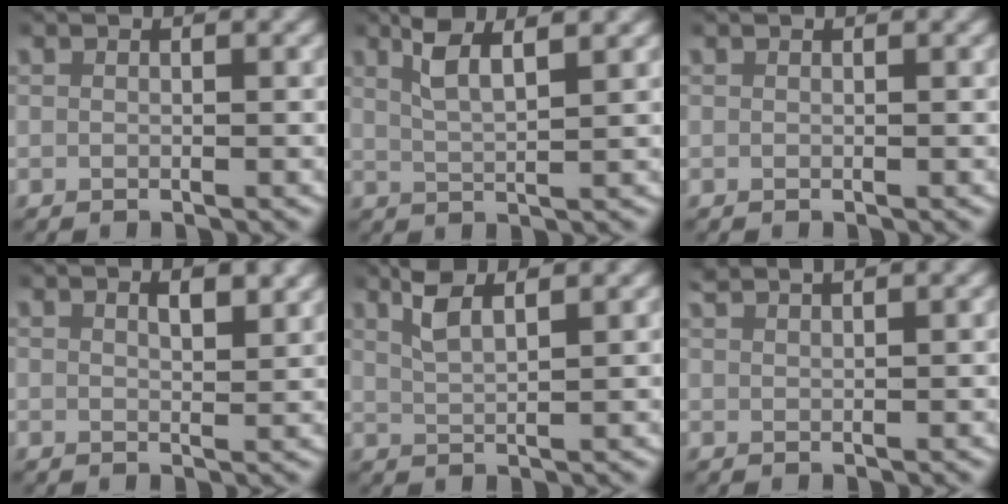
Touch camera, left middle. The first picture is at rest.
{"total": 3.8, "force": [2.3, 0.7, 2.9], "torque": [-0.061, 0.002, 0.039]}
{"total": 0.0}
{"total": 1.8, "force": [1.4, 0.3, 1.2], "torque": [-0.015, -0.004, 0.023]}
{"total": 3.1, "force": [2.1, 0.7, 2.1], "torque": [-0.049, 0.000, 0.038]}
{"total": 2.2, "force": [2.0, 0.2, 0.8], "torque": [-0.018, 0.005, 0.035]}